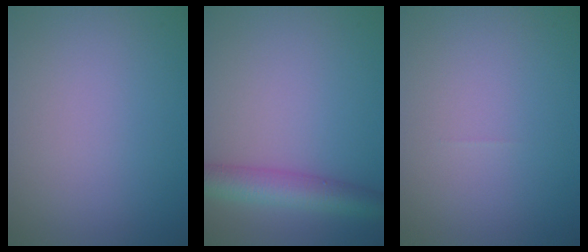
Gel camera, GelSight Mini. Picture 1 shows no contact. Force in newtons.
{"total": 4.7, "press": 4.6, "slide": 0.2}
{"total": 0.0}